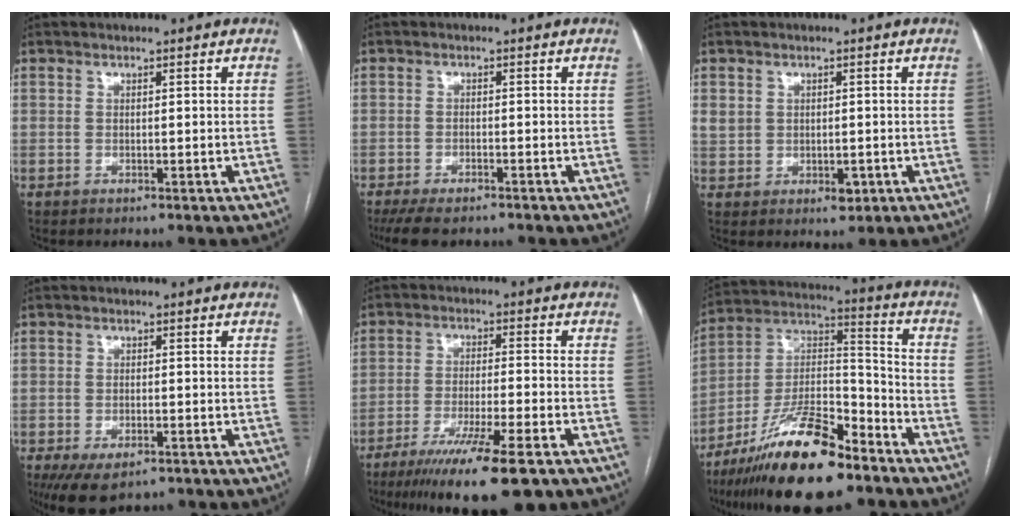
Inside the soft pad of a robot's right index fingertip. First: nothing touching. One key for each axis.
{"total": 7.4, "fx": -6.1, "fy": 2.2, "fz": 3.5, "tx": -0.050, "ty": -0.008, "tz": -0.094}
{"total": 4.2, "fx": -0.1, "fy": 3.3, "fz": 2.7, "tx": -0.041, "ty": 0.011, "tz": 0.015}
{"total": 6.8, "fx": -4.5, "fy": 3.1, "fz": 4.0, "tx": -0.065, "ty": -0.007, "tz": -0.071}
{"total": 15.9, "fx": -11.2, "fy": 1.4, "fz": 11.2, "tx": -0.169, "ty": -0.040, "tz": -0.177}
{"total": 20.1, "fx": -14.0, "fy": 5.0, "fz": 13.4, "tx": -0.246, "ty": 0.006, "tz": -0.245}